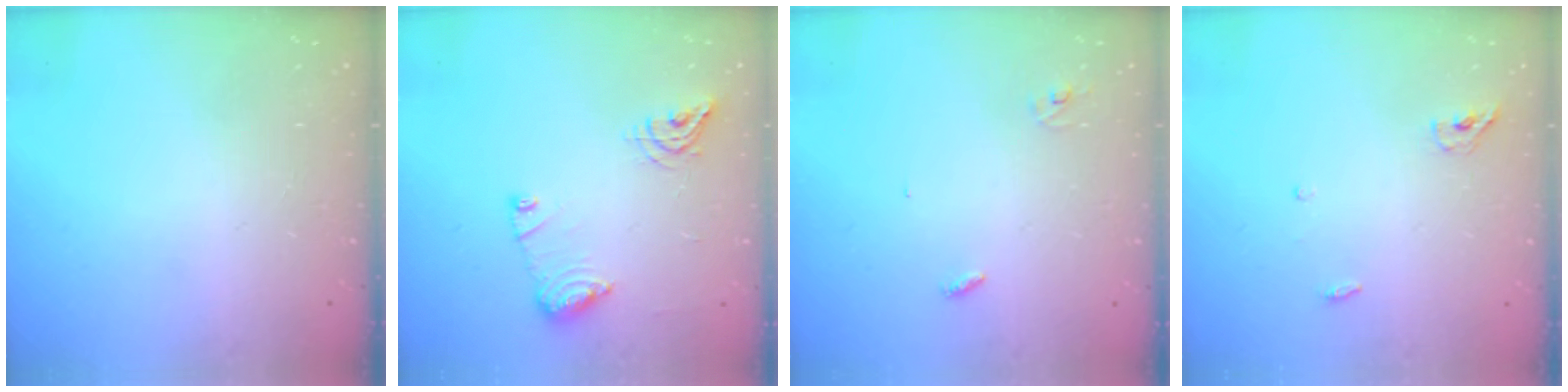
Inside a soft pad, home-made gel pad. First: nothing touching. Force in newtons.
{"total": 10.7, "press": 10.6, "slide": 1.1}
{"total": 2.8, "press": 2.8, "slide": 0.3}
{"total": 3.8, "press": 3.6, "slide": 1.3}